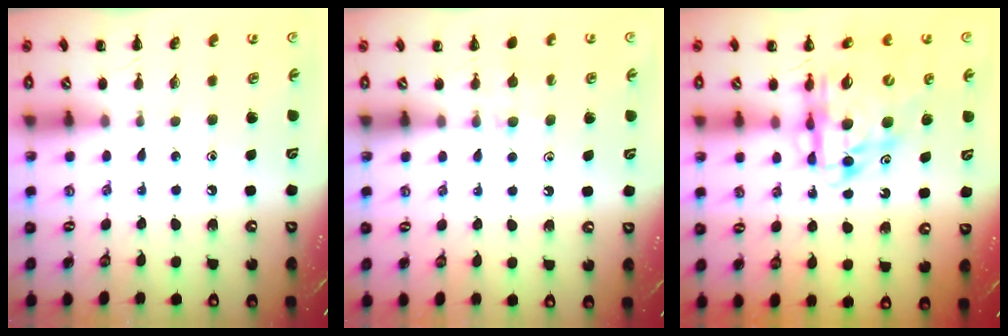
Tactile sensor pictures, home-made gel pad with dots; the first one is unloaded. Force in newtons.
{"total": 6.3, "press": 6.0, "slide": 1.9}
{"total": 15.1, "press": 14.5, "slide": 4.2}